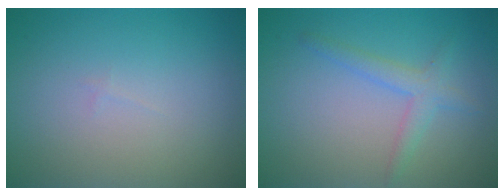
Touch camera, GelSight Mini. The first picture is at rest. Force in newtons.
{"total": 2.1, "press": 2.1, "slide": 0.1}